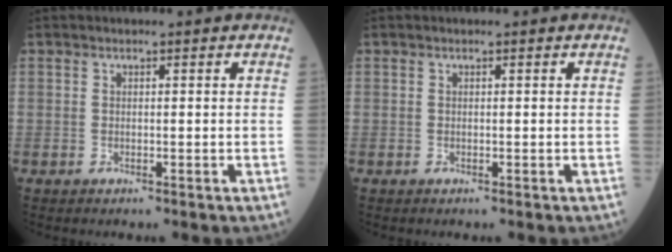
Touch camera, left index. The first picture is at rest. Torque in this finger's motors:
{"motor_torque": [-0.01, 0.01, 0.00, 0.00]}